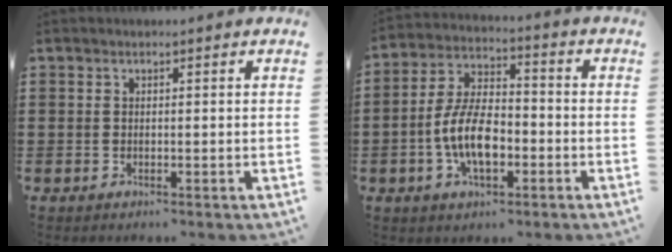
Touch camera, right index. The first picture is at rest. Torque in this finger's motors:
{"motor_torque": [2.14, 0.00, 1.05, 0.21]}